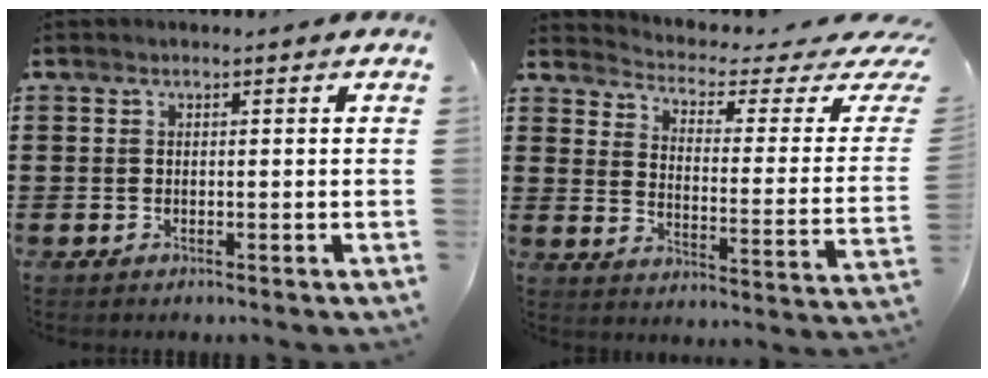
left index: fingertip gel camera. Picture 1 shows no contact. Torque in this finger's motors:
{"motor_torque": [2.14, 0.00, 0.12, 0.00]}